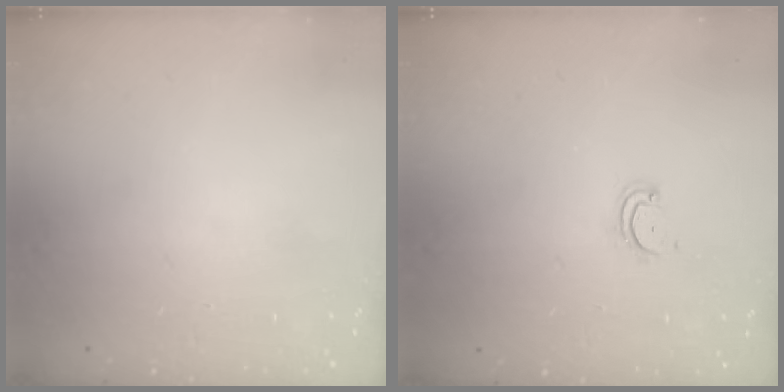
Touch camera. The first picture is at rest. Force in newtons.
{"total": 2.8, "press": 2.8, "slide": 0.3}